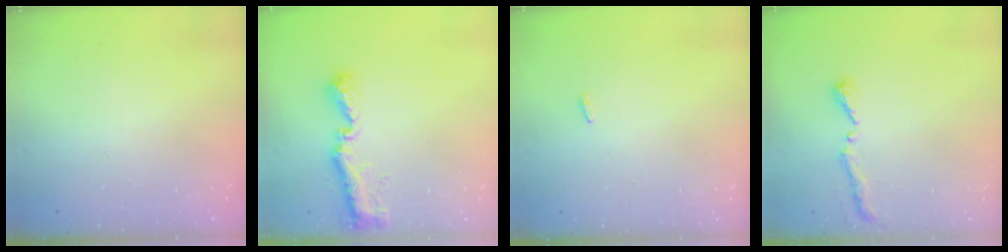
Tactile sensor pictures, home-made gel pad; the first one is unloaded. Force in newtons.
{"total": 9.2, "press": 9.2, "slide": 0.4}
{"total": 1.8, "press": 1.7, "slide": 0.6}
{"total": 5.1, "press": 5.0, "slide": 0.6}